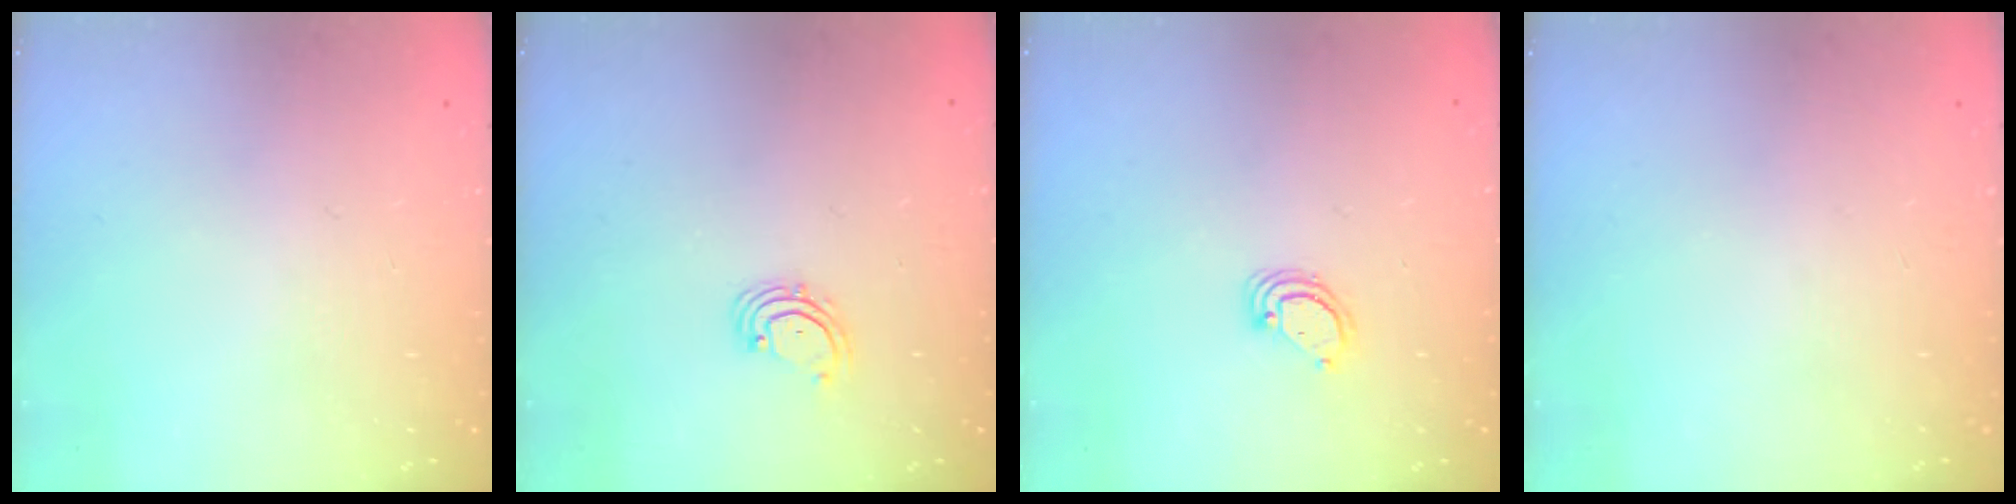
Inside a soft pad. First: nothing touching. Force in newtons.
{"total": 2.0, "press": 2.0, "slide": 0.4}
{"total": 3.8, "press": 3.8, "slide": 0.3}
{"total": 0.0}